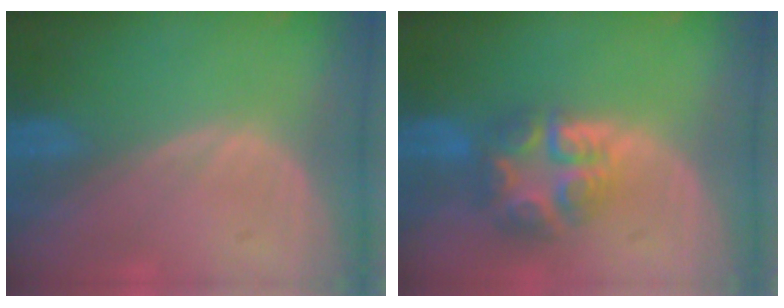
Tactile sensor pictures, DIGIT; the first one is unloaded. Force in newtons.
{"total": 7.6, "press": 6.6, "slide": 3.8}